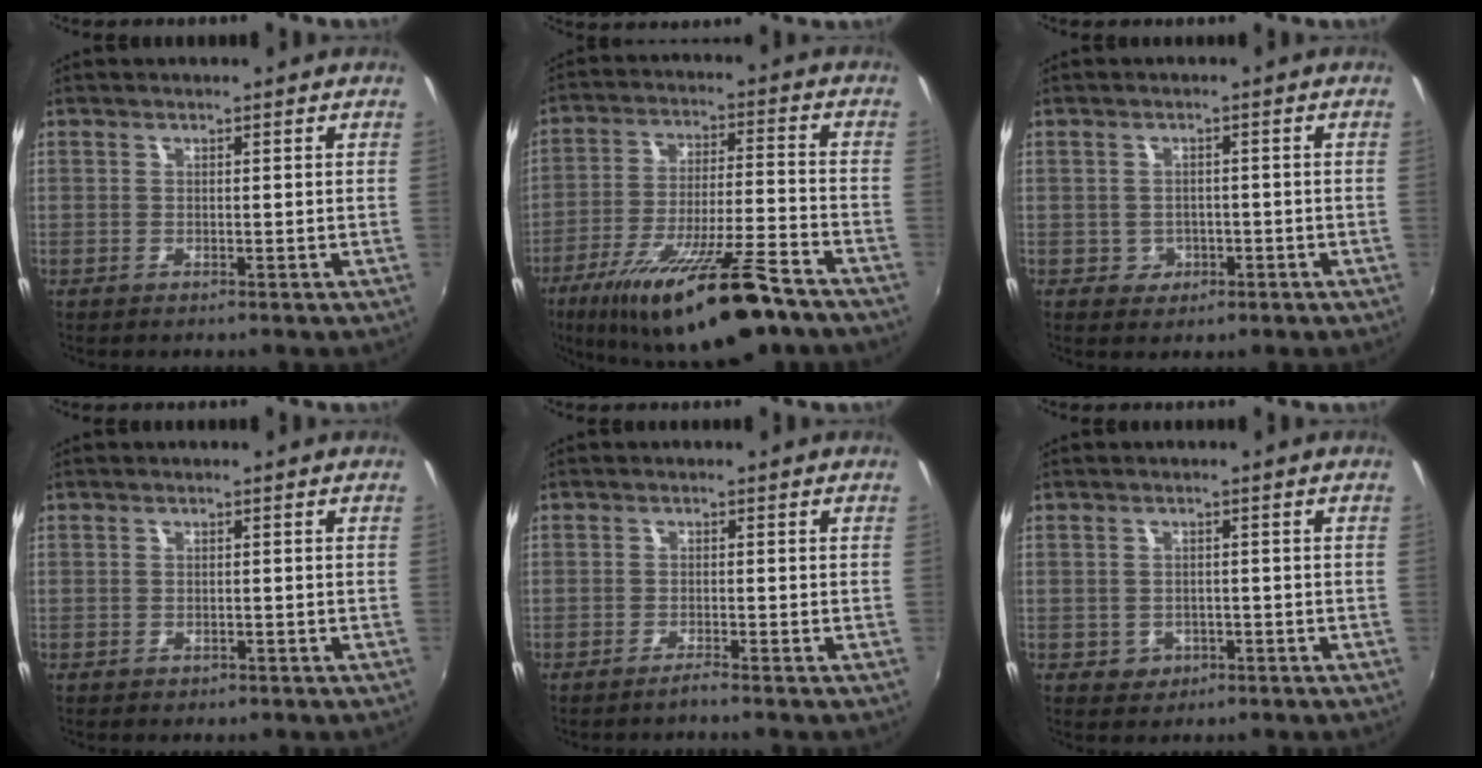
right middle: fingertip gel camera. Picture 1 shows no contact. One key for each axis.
{"total": 21.0, "fx": -14.6, "fy": 4.0, "fz": 14.6, "tx": -0.259, "ty": -0.035, "tz": -0.229}
{"total": 3.4, "fx": -0.9, "fy": 3.1, "fz": 0.8, "tx": -0.022, "ty": 0.004, "tz": -0.006}
{"total": 1.1, "fx": -0.6, "fy": 0.8, "fz": 0.3, "tx": -0.006, "ty": -0.001, "tz": -0.006}
{"total": 1.3, "fx": -1.2, "fy": -0.2, "fz": 0.5, "tx": -0.011, "ty": -0.004, "tz": -0.024}
{"total": 3.2, "fx": -1.0, "fy": 2.9, "fz": 1.0, "tx": -0.026, "ty": 0.002, "tz": -0.008}